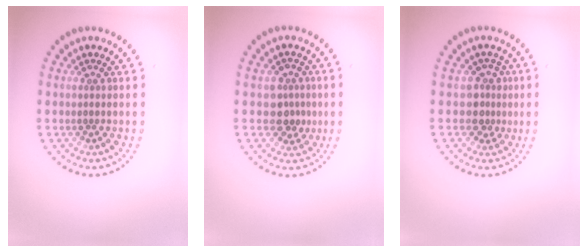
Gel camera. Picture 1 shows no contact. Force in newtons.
{"total": 2.6, "press": 2.4, "slide": 1.0}
{"total": 2.4, "press": 1.7, "slide": 1.6}